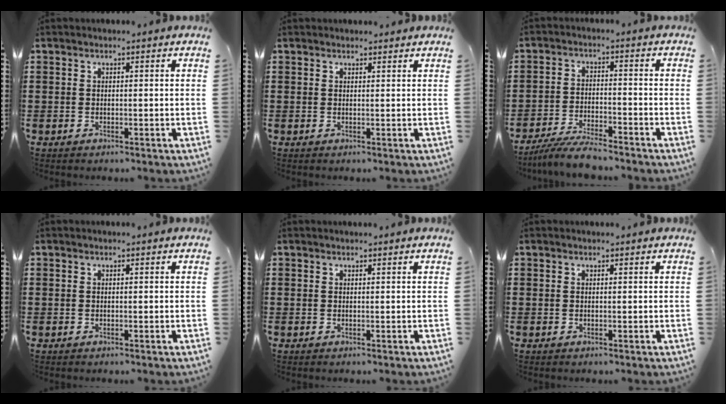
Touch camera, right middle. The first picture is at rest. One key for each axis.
{"total": 0.8, "fx": 0.8, "fy": 0.3, "fz": 0.1, "tx": 0.005, "ty": -0.002, "tz": 0.013}
{"total": 5.7, "fx": -5.3, "fy": 0.4, "fz": 2.0, "tx": -0.045, "ty": -0.007, "tz": -0.105}
{"total": 0.0}
{"total": 0.0}
{"total": 0.0}